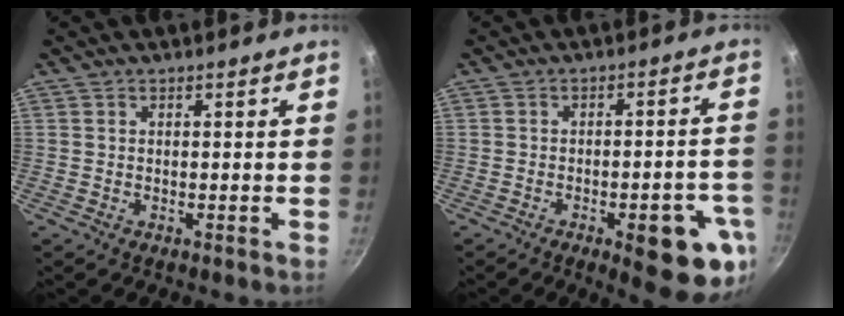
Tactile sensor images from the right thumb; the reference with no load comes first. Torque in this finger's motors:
{"motor_torque": [1.78, 1.09, 0.57, -0.60, 0.32]}